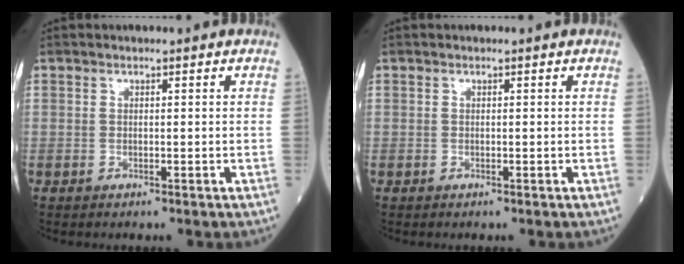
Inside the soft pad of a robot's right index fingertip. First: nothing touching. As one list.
[{"total": 0.0}]